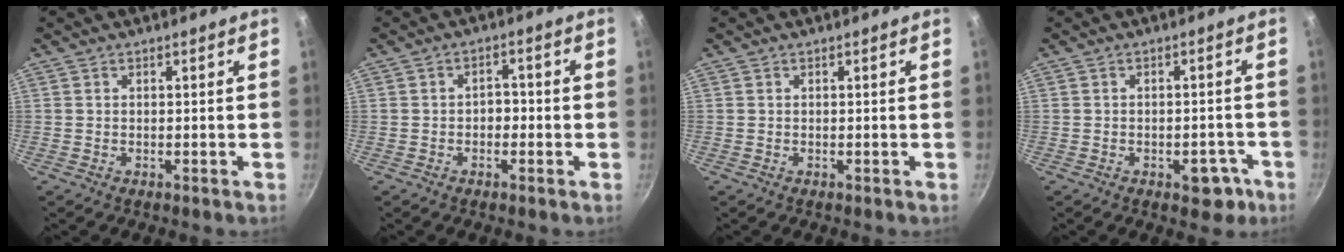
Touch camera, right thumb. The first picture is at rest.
{"total": 2.8, "force": [-0.7, 2.0, 1.8], "torque": [-0.008, 0.013, -0.018]}
{"total": 0.0}
{"total": 4.8, "force": [-2.5, 2.8, 3.0], "torque": [-0.015, 0.020, -0.028]}